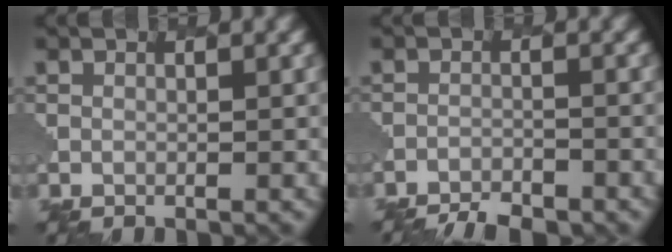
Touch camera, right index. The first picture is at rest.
{"total": 4.7, "force": [-4.5, 1.0, 1.0], "torque": [-0.021, -0.012, -0.068]}